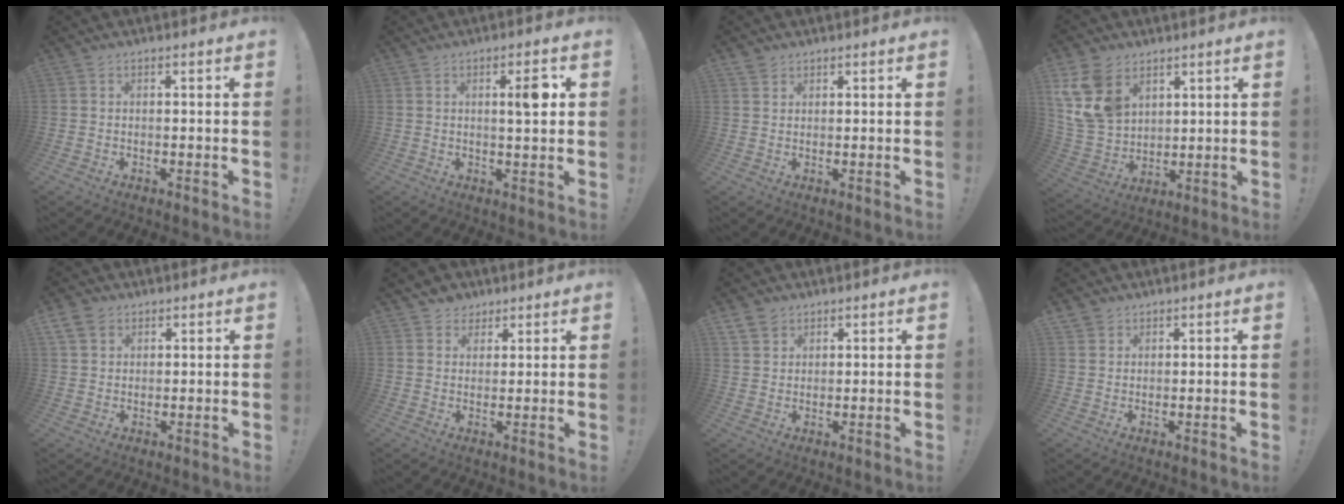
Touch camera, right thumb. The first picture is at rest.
{"total": 5.9, "force": [1.5, 1.1, 5.6], "torque": [-0.080, -0.009, 0.015]}
{"total": 2.0, "force": [1.6, 1.2, 0.0], "torque": [0.007, -0.011, 0.031]}
{"total": 14.2, "force": [7.6, 9.9, 6.7], "torque": [-0.134, -0.043, 0.153]}
{"total": 5.6, "force": [3.2, 4.1, 2.1], "torque": [-0.041, -0.005, 0.065]}
{"total": 4.4, "force": [2.4, 3.8, -0.1], "torque": [0.001, -0.016, 0.046]}
{"total": 4.4, "force": [3.2, 2.9, 0.6], "torque": [-0.016, -0.015, 0.063]}
{"total": 2.4, "force": [1.8, 1.6, -0.1], "torque": [-0.002, -0.008, 0.036]}